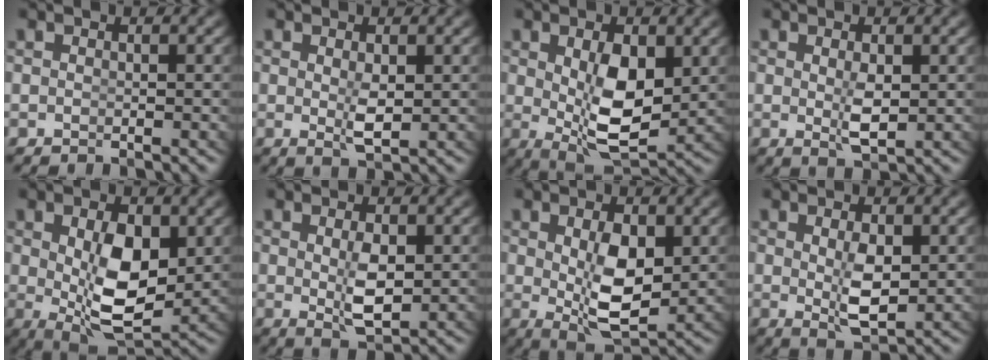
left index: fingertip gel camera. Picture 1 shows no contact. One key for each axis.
{"total": 1.9, "fx": 0.2, "fy": 0.3, "fz": 1.9, "tx": -0.035, "ty": -0.015, "tz": 0.014}
{"total": 7.1, "fx": -0.3, "fy": 3.3, "fz": 6.2, "tx": -0.103, "ty": -0.032, "tz": 0.019}
{"total": 2.2, "fx": 0.1, "fy": 0.4, "fz": 2.2, "tx": -0.040, "ty": -0.015, "tz": 0.013}
{"total": 7.7, "fx": -0.5, "fy": 3.9, "fz": 6.6, "tx": -0.113, "ty": -0.037, "tz": 0.017}
{"total": 3.2, "fx": 0.1, "fy": 1.0, "fz": 3.1, "tx": -0.055, "ty": -0.018, "tz": 0.015}
{"total": 6.3, "fx": -0.2, "fy": 2.7, "fz": 5.7, "tx": -0.093, "ty": -0.028, "tz": 0.016}
{"total": 3.6, "fx": 0.1, "fy": 1.2, "fz": 3.4, "tx": -0.060, "ty": -0.020, "tz": 0.016}